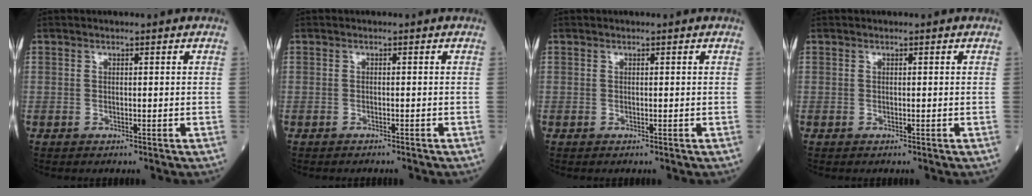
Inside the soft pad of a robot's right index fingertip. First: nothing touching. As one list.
[{"total": 1.2, "force": [-1.1, 0.1, 0.4], "torque": [-0.008, -0.001, -0.014]}, {"total": 0.0}, {"total": 0.0}]